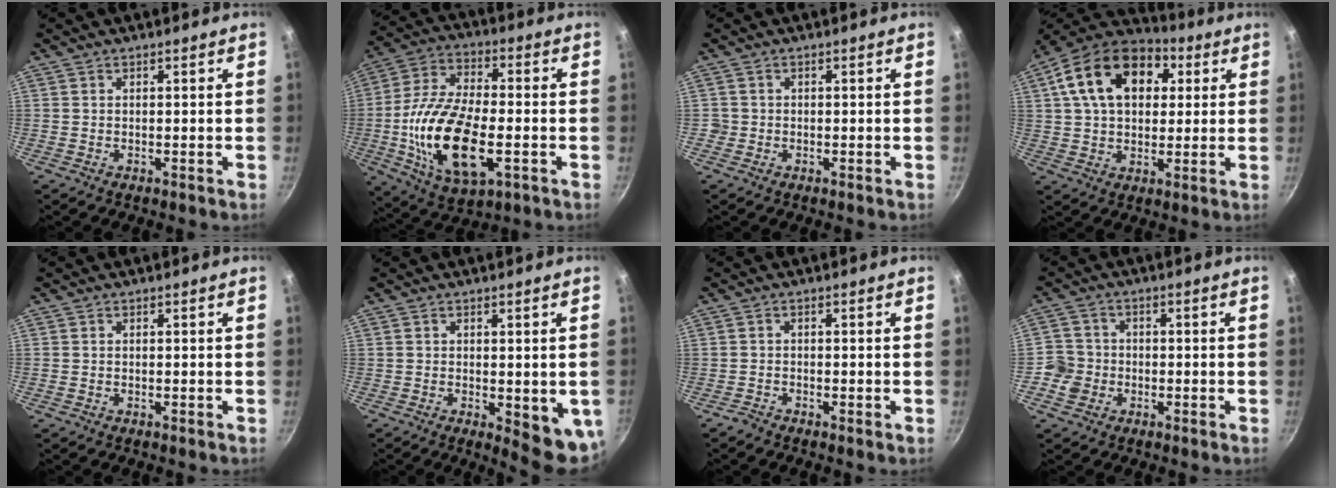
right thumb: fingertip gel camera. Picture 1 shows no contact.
{"total": 20.5, "force": [-4.2, 9.8, 17.5], "torque": [-0.336, 0.013, -0.081]}
{"total": 1.3, "force": [-0.5, 1.2, 0.2], "torque": [0.000, 0.004, -0.008]}
{"total": 19.4, "force": [5.6, 13.2, 13.1], "torque": [-0.207, 0.021, 0.077]}
{"total": 0.0}
{"total": 8.3, "force": [-1.3, 3.2, 7.5], "torque": [-0.071, -0.006, -0.009]}
{"total": 1.2, "force": [-1.1, 0.4, 0.4], "torque": [-0.017, 0.005, -0.026]}
{"total": 5.2, "force": [-1.9, 4.7, 1.1], "torque": [0.006, 0.020, -0.044]}